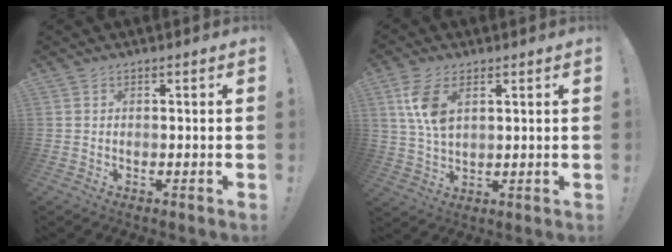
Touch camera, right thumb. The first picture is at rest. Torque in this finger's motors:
{"motor_torque": [0.52, 1.93, 0.49, -0.27, 0.06]}